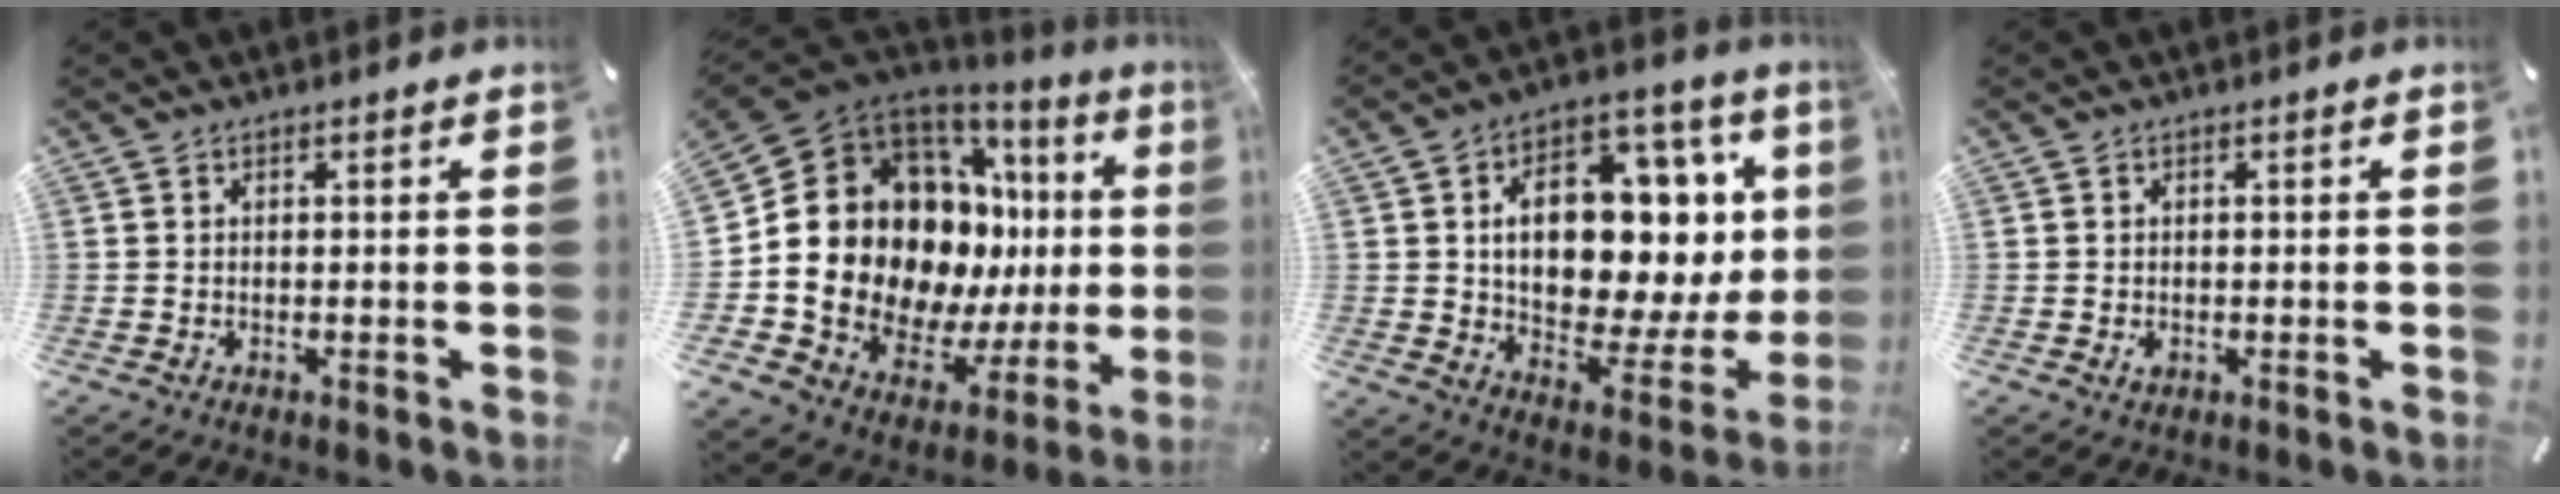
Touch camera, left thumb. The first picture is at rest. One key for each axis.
{"total": 21.9, "fx": 2.5, "fy": 16.0, "fz": 14.7, "tx": -0.255, "ty": -0.057, "tz": 0.073}
{"total": 19.0, "fx": 4.0, "fy": 11.6, "fz": 14.6, "tx": -0.213, "ty": -0.036, "tz": 0.067}
{"total": 1.1, "fx": -0.3, "fy": 0.9, "fz": 0.6, "tx": -0.012, "ty": 0.001, "tz": -0.006}